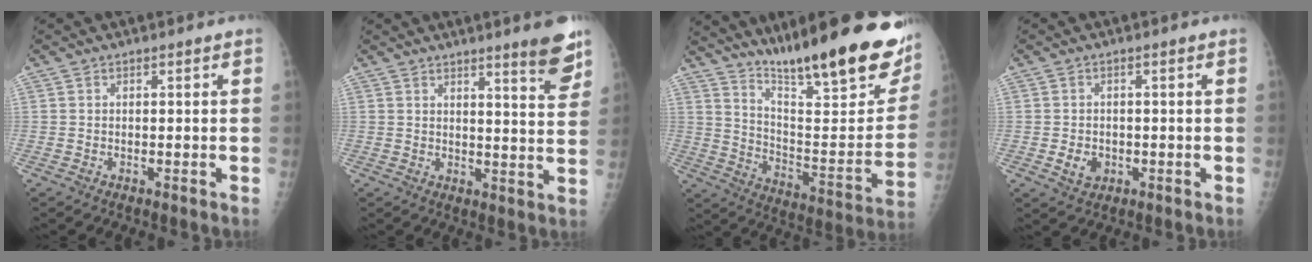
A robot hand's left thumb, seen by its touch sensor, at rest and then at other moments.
{"total": 7.4, "force": [5.4, 0.6, 5.1], "torque": [-0.055, -0.040, 0.070]}
{"total": 28.8, "force": [20.6, 5.5, 19.4], "torque": [-0.262, -0.108, 0.309]}
{"total": 3.4, "force": [-0.8, 2.7, 1.9], "torque": [-0.024, 0.002, -0.006]}